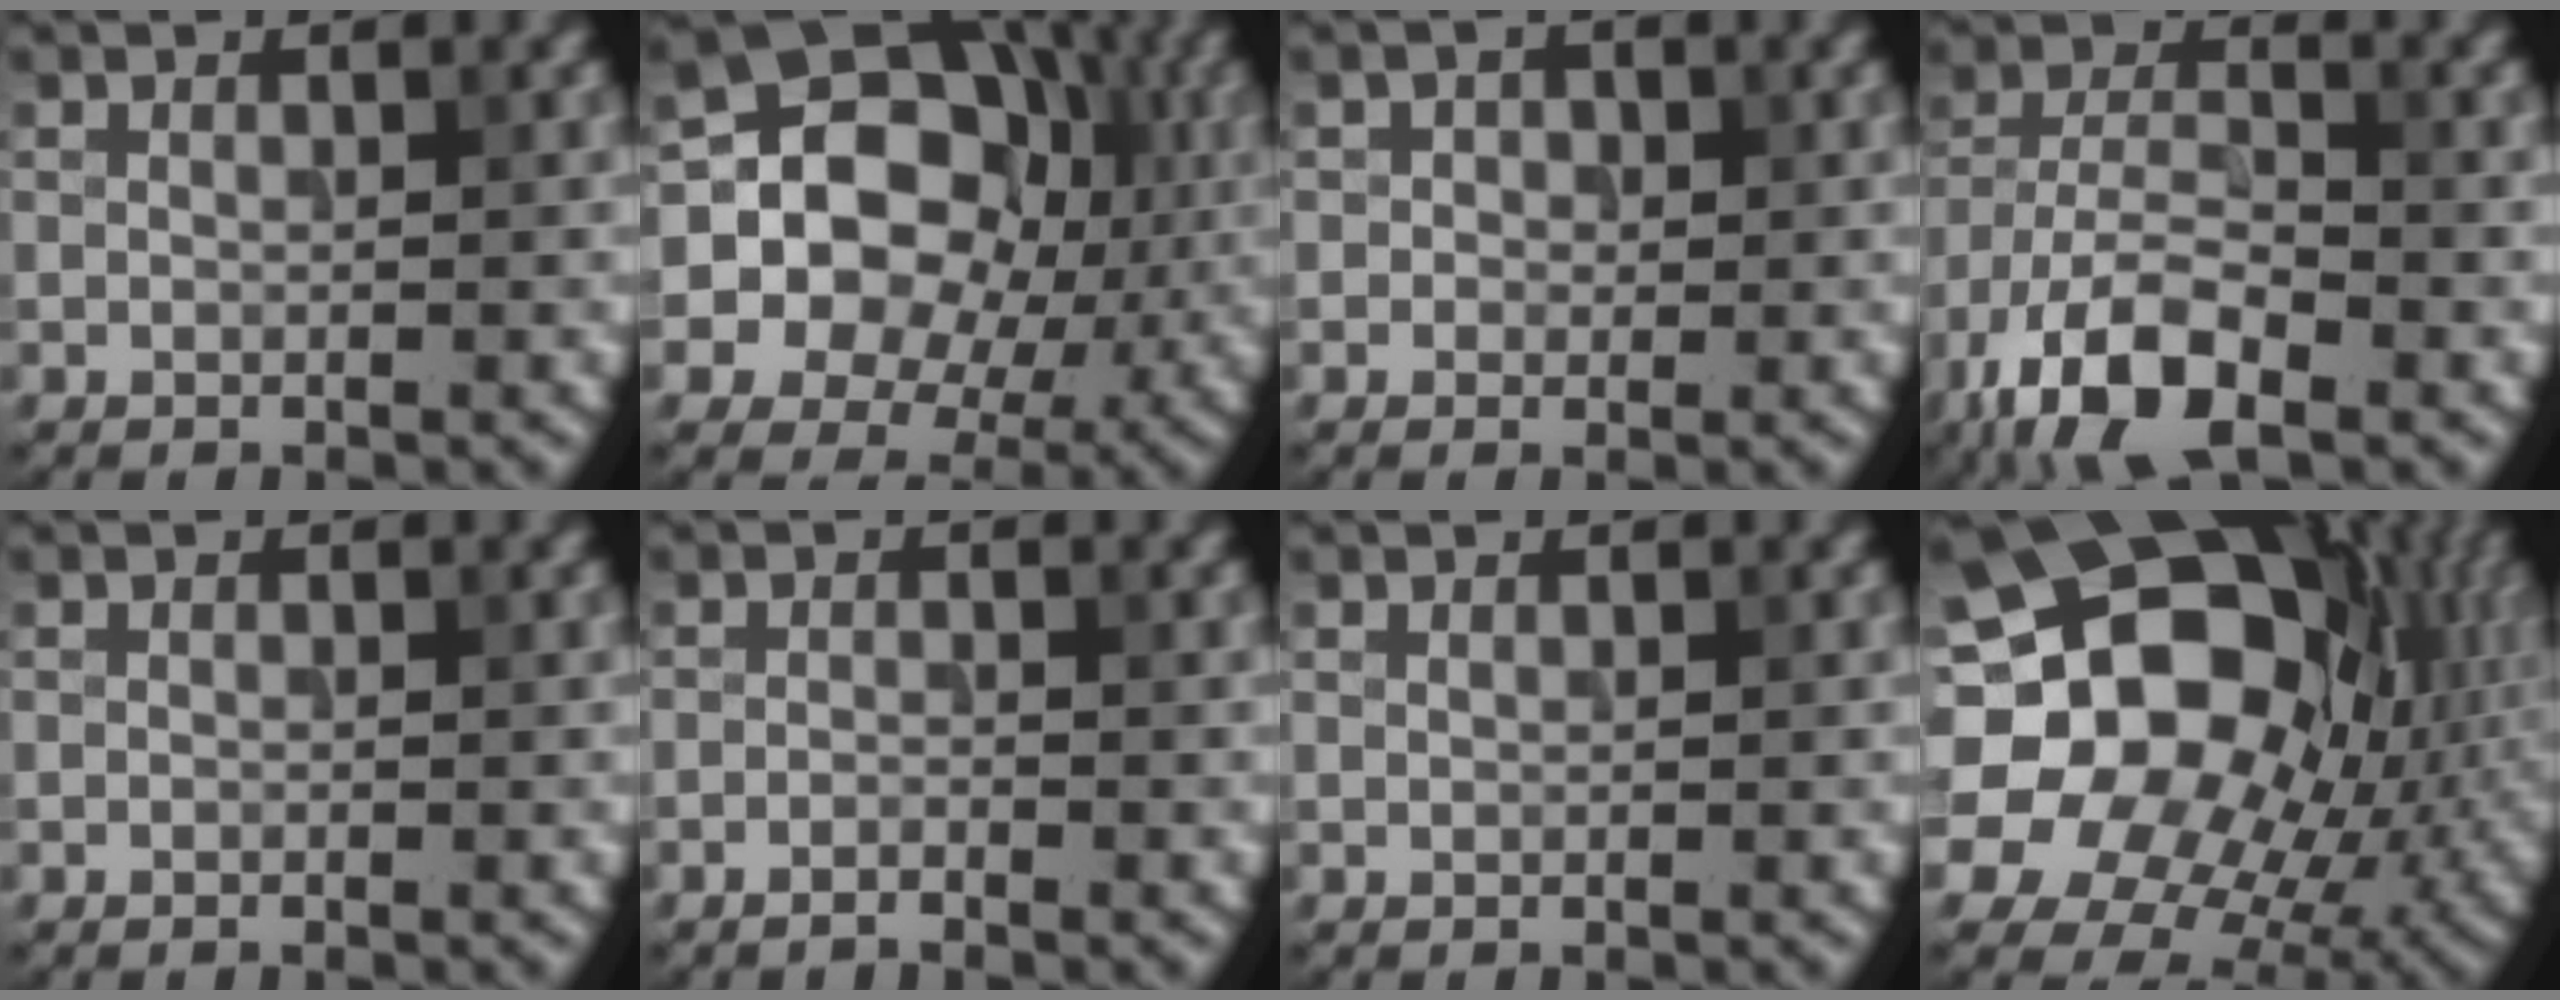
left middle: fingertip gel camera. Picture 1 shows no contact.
{"total": 14.6, "force": [0.3, 12.7, 7.1], "torque": [-0.132, 0.032, -0.018]}
{"total": 1.4, "force": [0.2, 1.3, 0.6], "torque": [-0.001, 0.000, -0.007]}
{"total": 10.3, "force": [-6.3, 4.2, 7.0], "torque": [-0.141, -0.009, -0.127]}
{"total": 0.0}
{"total": 0.9, "force": [-0.7, 0.1, 0.5], "torque": [-0.007, 0.001, -0.016]}
{"total": 0.0}
{"total": 21.6, "force": [4.5, 16.7, 12.9], "torque": [-0.252, 0.026, 0.083]}